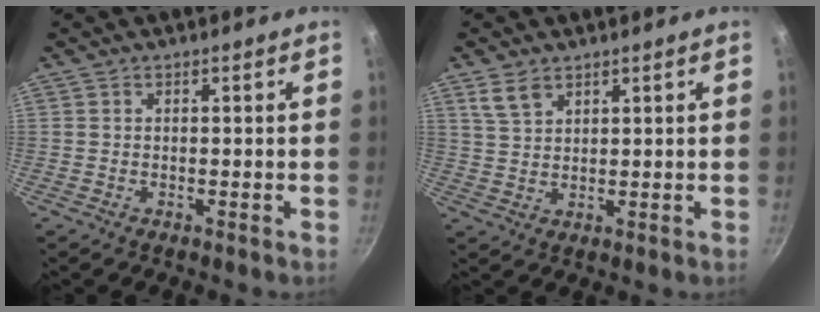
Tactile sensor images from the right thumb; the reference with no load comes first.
{"total": 4.4, "force": [2.9, 2.2, 2.3], "torque": [-0.040, -0.011, 0.061]}